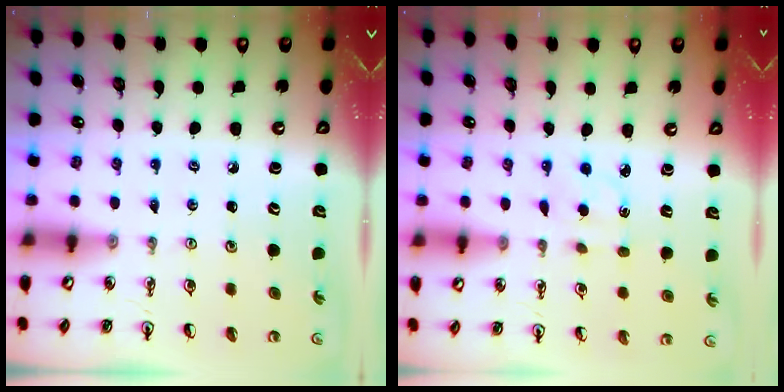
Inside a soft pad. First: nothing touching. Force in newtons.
{"total": 1.7, "press": 1.6, "slide": 0.6}